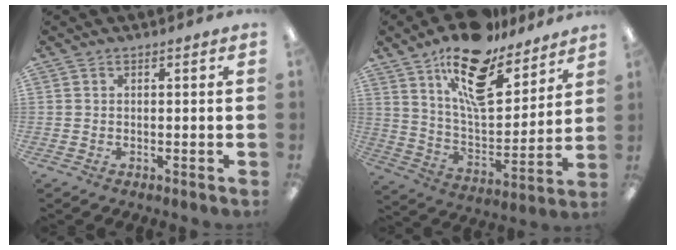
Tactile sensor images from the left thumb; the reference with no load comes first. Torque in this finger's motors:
{"motor_torque": [0.49, 0.59, 1.61, -1.16, 0.14]}